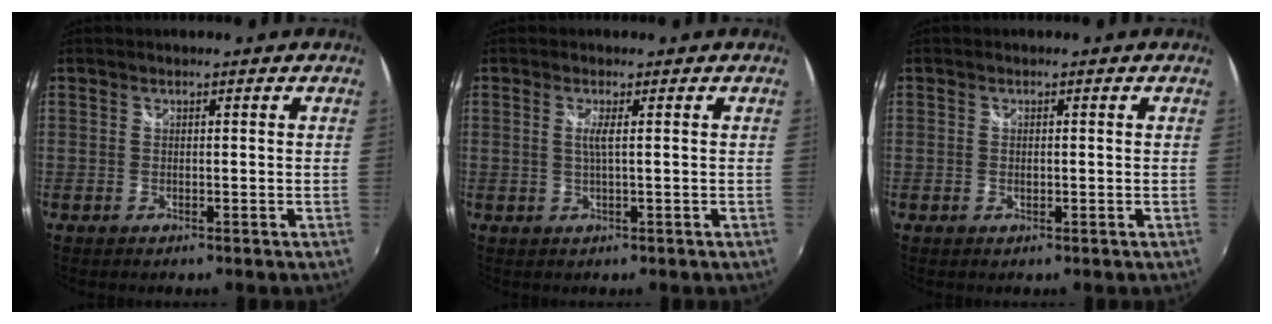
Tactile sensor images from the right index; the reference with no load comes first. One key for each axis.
{"total": 1.8, "fx": 0.3, "fy": -0.4, "fz": 1.8, "tx": -0.035, "ty": -0.003, "tz": 0.004}
{"total": 0.9, "fx": -0.1, "fy": 0.6, "fz": 0.7, "tx": -0.014, "ty": -0.002, "tz": -0.002}